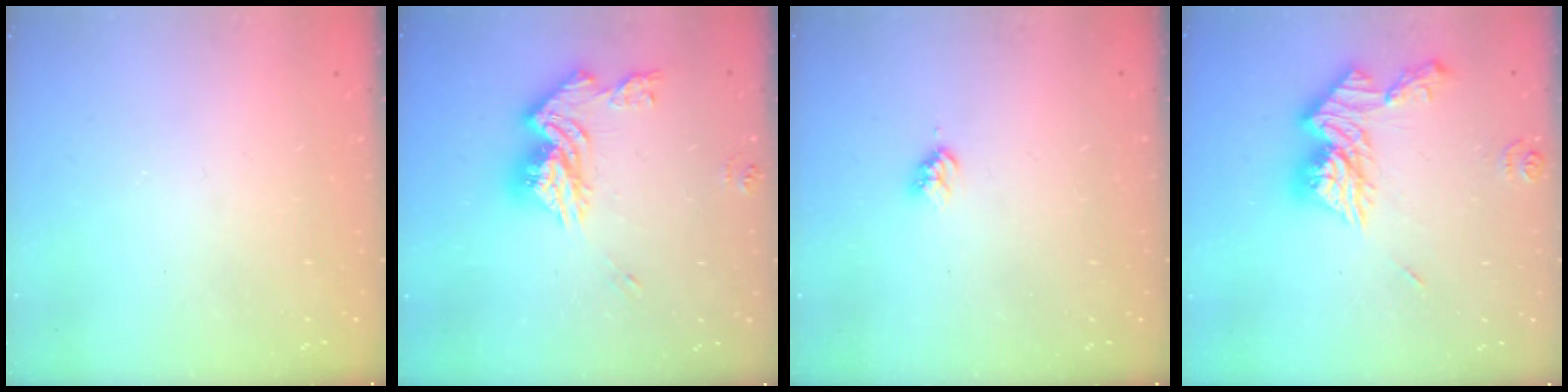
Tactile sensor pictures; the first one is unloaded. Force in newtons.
{"total": 14.7, "press": 14.7, "slide": 1.6}
{"total": 2.9, "press": 2.9, "slide": 0.4}
{"total": 15.3, "press": 15.2, "slide": 1.7}